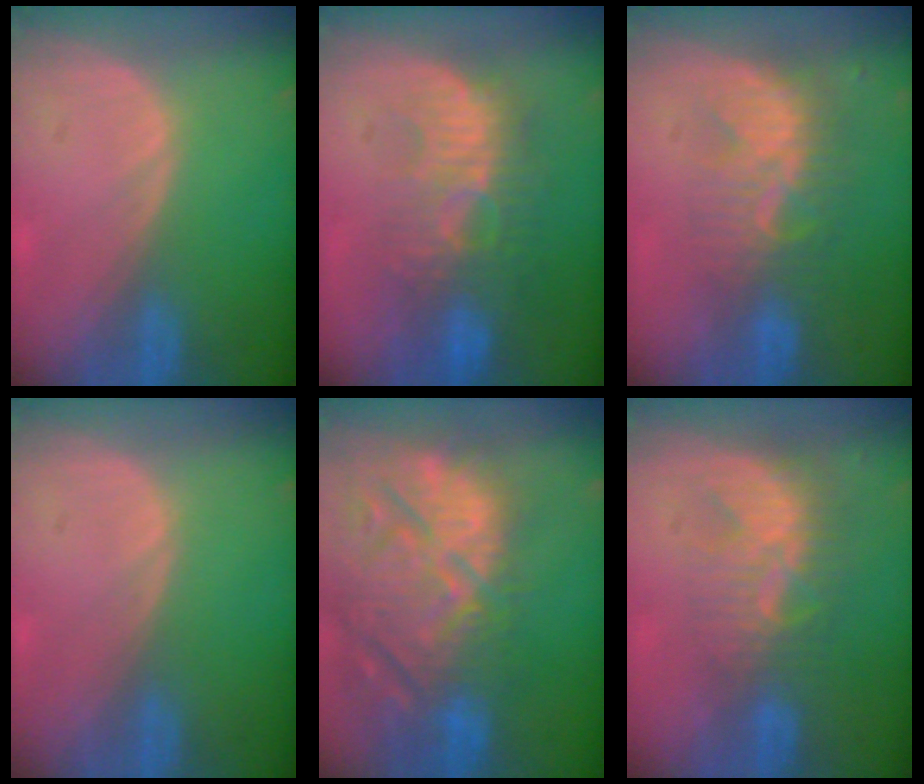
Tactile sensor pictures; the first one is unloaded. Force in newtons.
{"total": 9.6, "press": 9.0, "slide": 3.4}
{"total": 8.5, "press": 7.6, "slide": 3.8}
{"total": 0.0}
{"total": 15.2, "press": 12.9, "slide": 8.0}
{"total": 8.9, "press": 7.7, "slide": 4.6}